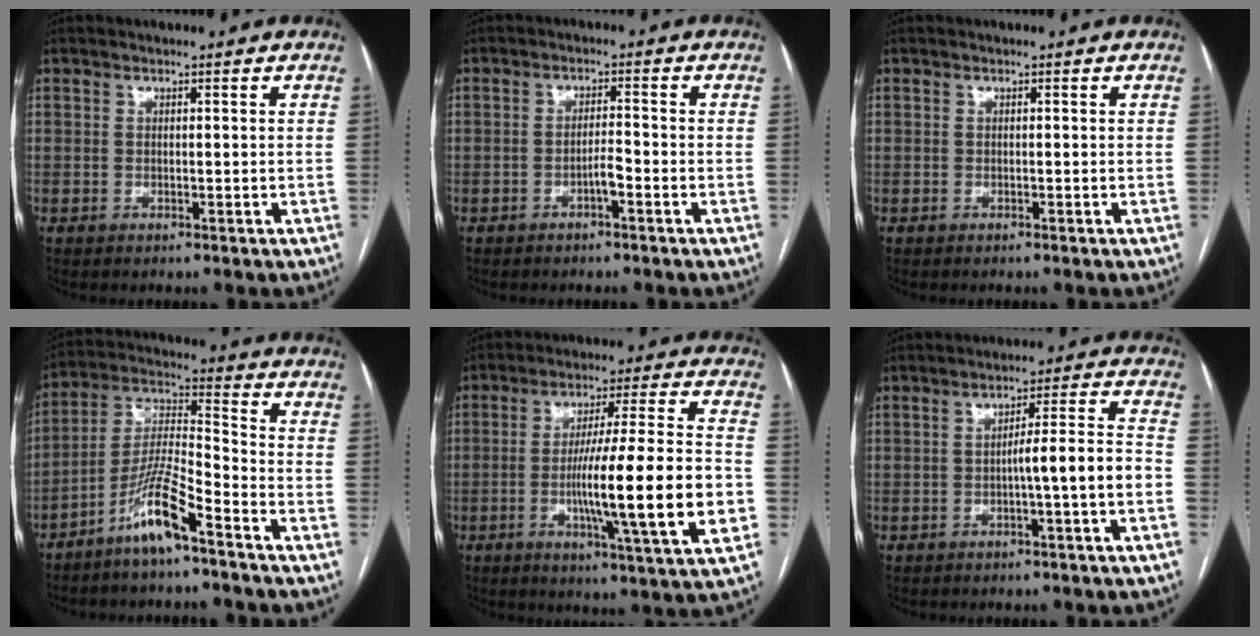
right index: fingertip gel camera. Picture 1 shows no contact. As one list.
[{"total": 2.3, "force": [-1.2, 0.3, 1.9], "torque": [-0.030, 0.002, -0.022]}, {"total": 0.0}, {"total": 10.1, "force": [-6.6, 0.7, 7.5], "torque": [-0.158, -0.006, -0.132]}, {"total": 18.3, "force": [-3.9, 0.1, 17.9], "torque": [-0.271, -0.004, -0.062]}, {"total": 6.9, "force": [-2.2, -0.4, 6.5], "torque": [-0.093, 0.020, -0.030]}]